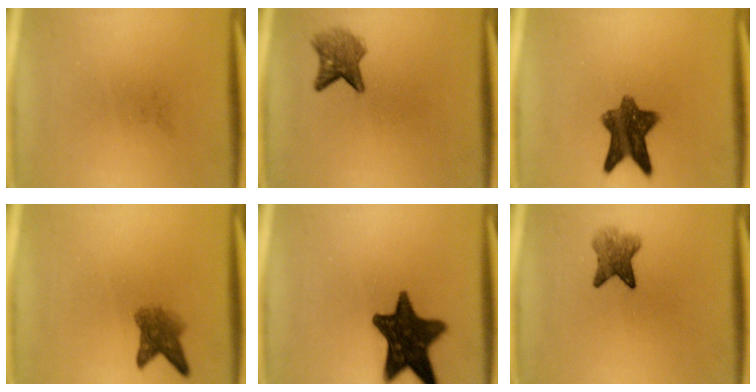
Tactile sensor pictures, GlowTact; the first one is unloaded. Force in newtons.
{"total": 4.2}
{"total": 9.3}
{"total": 4.2}
{"total": 14.6}
{"total": 4.4}